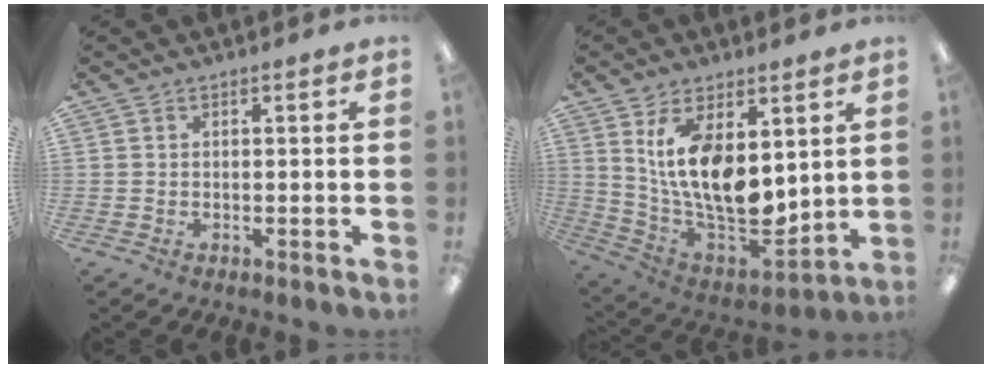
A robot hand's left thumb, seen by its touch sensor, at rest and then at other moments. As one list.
[{"total": 15.5, "force": [4.9, 8.7, 11.8], "torque": [-0.232, -0.048, 0.092]}]